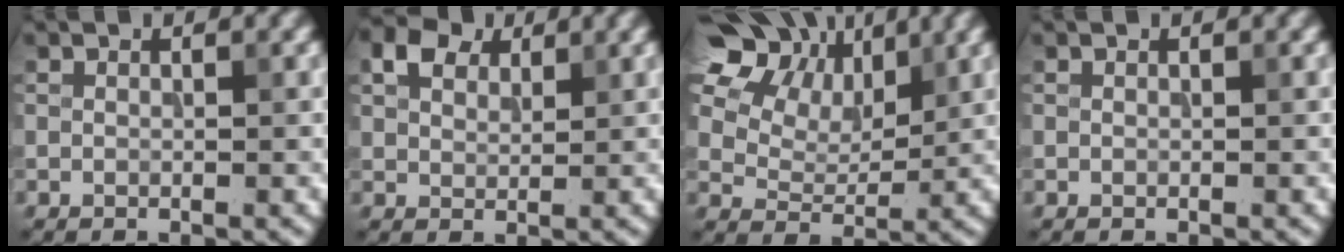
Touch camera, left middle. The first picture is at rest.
{"total": 3.4, "force": [1.9, 2.2, 1.8], "torque": [-0.041, 0.009, 0.035]}
{"total": 12.0, "force": [6.7, 7.6, 6.3], "torque": [-0.135, 0.031, 0.123]}
{"total": 0.0}